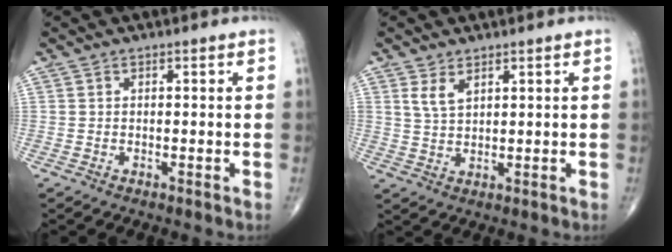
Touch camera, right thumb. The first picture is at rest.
{"total": 3.5, "force": [2.0, 1.8, 2.3], "torque": [-0.041, -0.011, 0.045]}